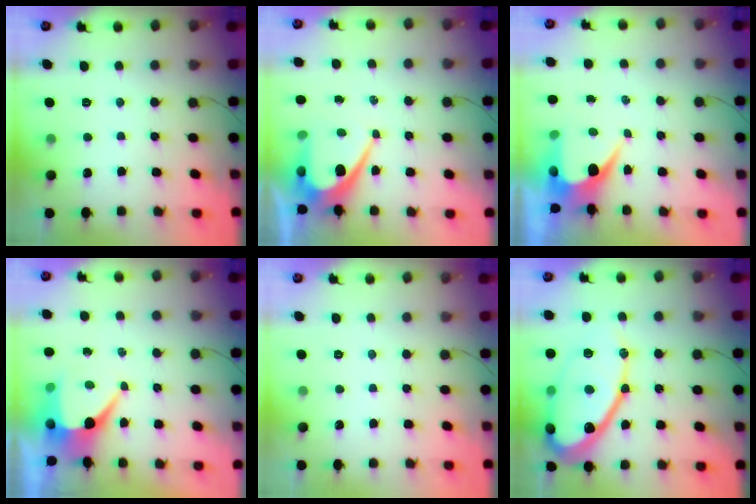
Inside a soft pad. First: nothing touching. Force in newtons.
{"total": 9.3, "press": 9.3, "slide": 0.7}
{"total": 8.5, "press": 8.4, "slide": 0.6}
{"total": 8.7, "press": 8.7, "slide": 0.8}
{"total": 0.0}
{"total": 22.9, "press": 22.8, "slide": 2.2}